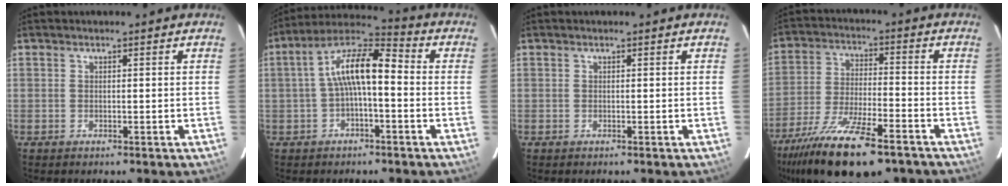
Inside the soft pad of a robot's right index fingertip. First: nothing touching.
{"total": 10.2, "force": [-1.0, 3.5, 9.5], "torque": [-0.186, 0.026, -0.023]}
{"total": 0.0}
{"total": 20.8, "force": [-15.1, 5.9, 13.0], "torque": [-0.261, -0.050, -0.255]}